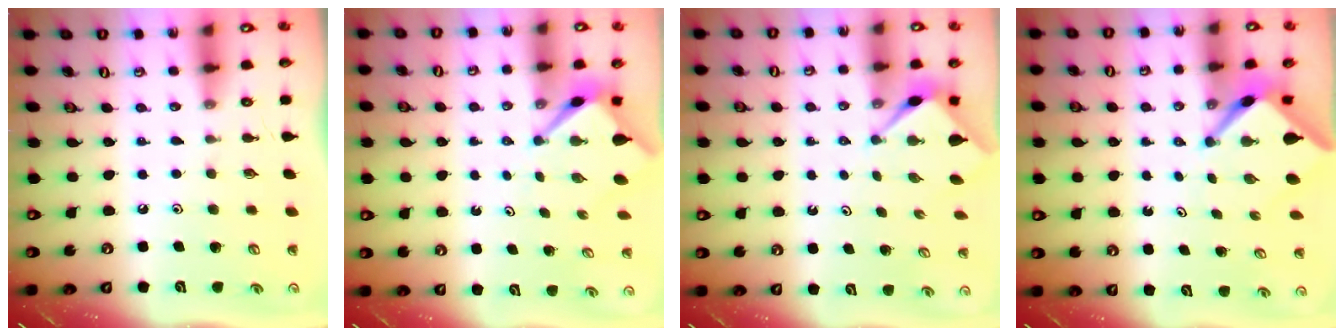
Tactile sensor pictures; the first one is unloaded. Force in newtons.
{"total": 3.2, "press": 3.2, "slide": 0.2}
{"total": 3.3, "press": 3.3, "slide": 0.3}
{"total": 3.6, "press": 3.6, "slide": 0.2}